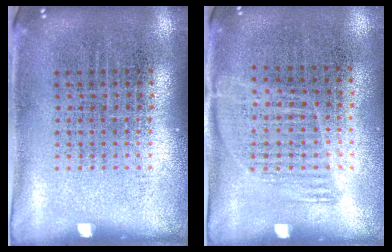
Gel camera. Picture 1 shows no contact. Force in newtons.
{"total": 1.1, "press": 0.9, "slide": 0.6}